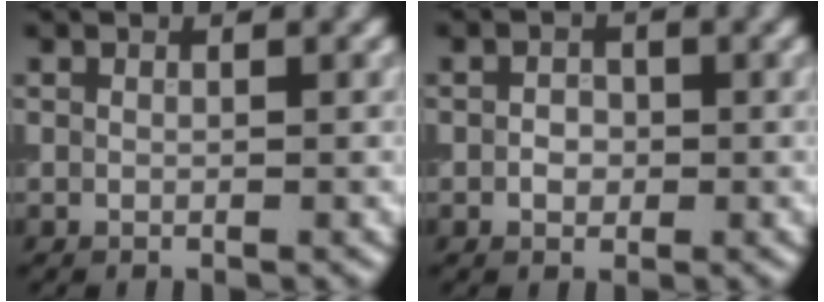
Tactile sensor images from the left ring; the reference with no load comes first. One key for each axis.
{"total": 1.5, "fx": -0.3, "fy": 1.2, "fz": 0.9, "tx": -0.011, "ty": 0.001, "tz": -0.010}